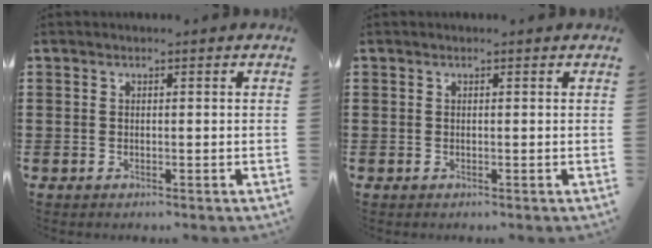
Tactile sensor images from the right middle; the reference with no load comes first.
{"total": 0.0}